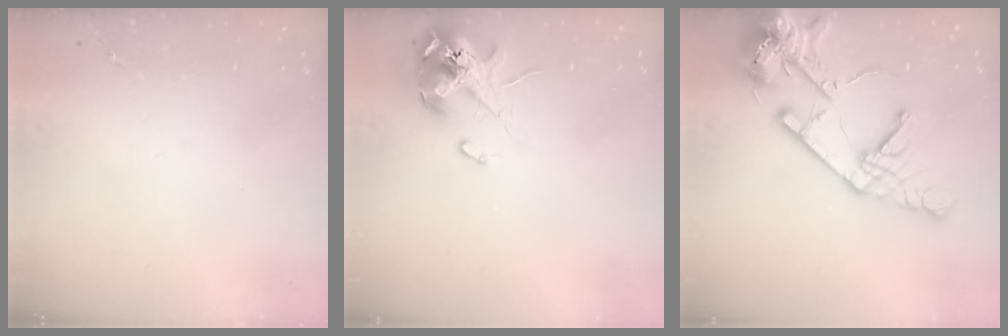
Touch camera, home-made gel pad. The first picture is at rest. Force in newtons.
{"total": 12.1, "press": 11.9, "slide": 1.8}
{"total": 20.4, "press": 20.2, "slide": 2.9}